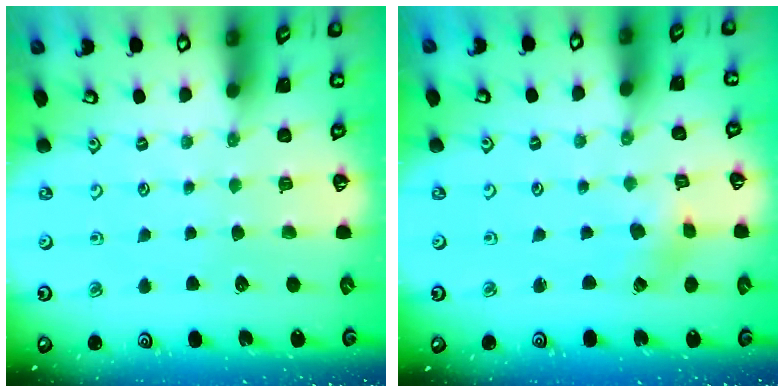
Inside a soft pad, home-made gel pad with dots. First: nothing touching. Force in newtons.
{"total": 1.0, "press": 1.0, "slide": 0.1}